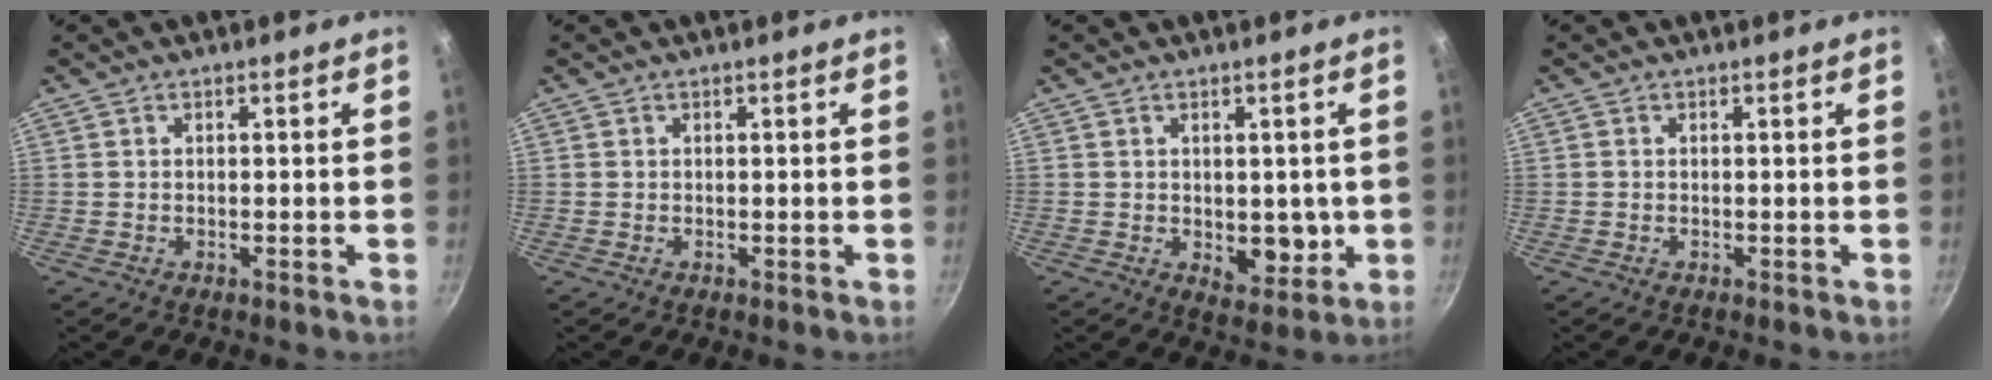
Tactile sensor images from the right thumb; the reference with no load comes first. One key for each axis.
{"total": 0.0}
{"total": 6.2, "fx": 0.0, "fy": 4.1, "fz": 4.6, "tx": -0.034, "ty": -0.010, "tz": 0.008}
{"total": 0.0}